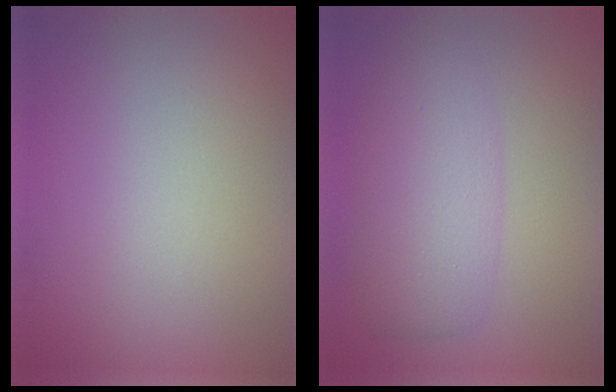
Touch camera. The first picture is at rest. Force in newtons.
{"total": 5.0, "press": 5.0, "slide": 0.2}